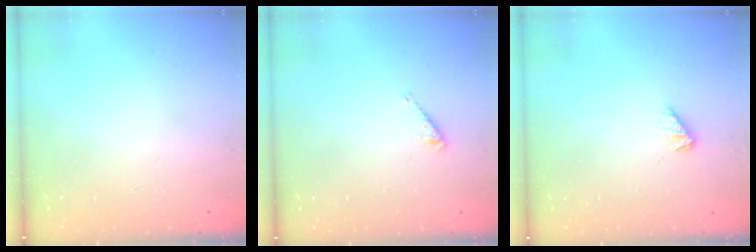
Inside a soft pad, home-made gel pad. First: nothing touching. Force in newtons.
{"total": 2.9, "press": 2.9, "slide": 0.5}
{"total": 2.7, "press": 2.6, "slide": 0.4}